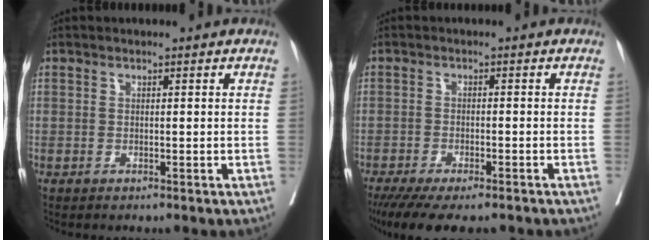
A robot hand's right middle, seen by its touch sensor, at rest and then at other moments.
{"total": 12.4, "force": [-10.0, 3.0, 6.6], "torque": [-0.115, -0.025, -0.146]}